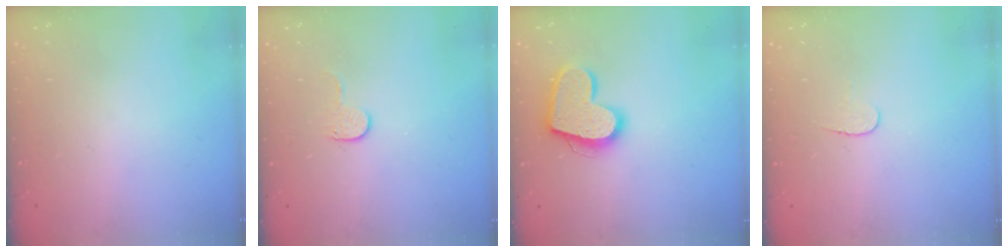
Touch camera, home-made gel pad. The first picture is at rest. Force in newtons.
{"total": 4.1, "press": 4.1, "slide": 0.4}
{"total": 16.5, "press": 16.4, "slide": 1.2}
{"total": 4.0, "press": 4.0, "slide": 0.4}